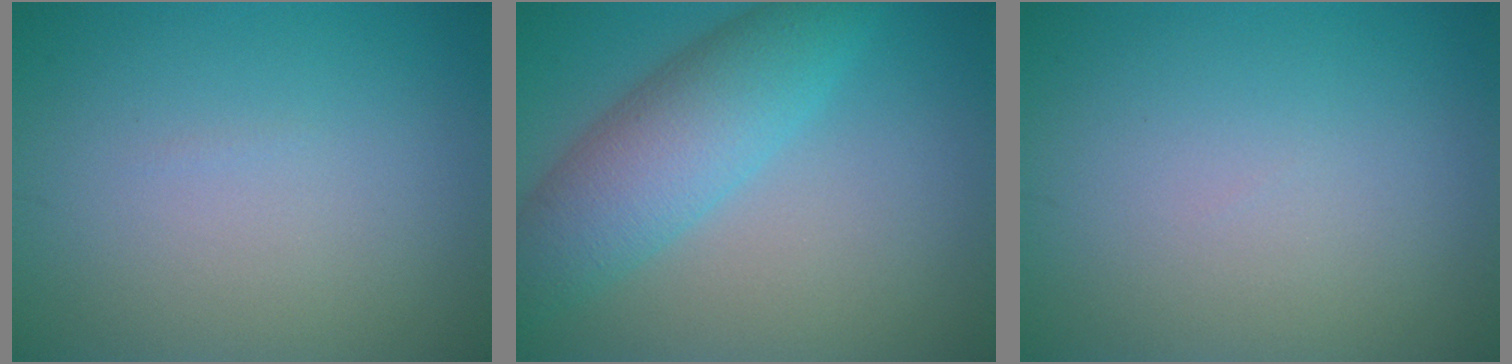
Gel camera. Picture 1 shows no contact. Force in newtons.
{"total": 6.3, "press": 6.3, "slide": 0.1}
{"total": 0.0}